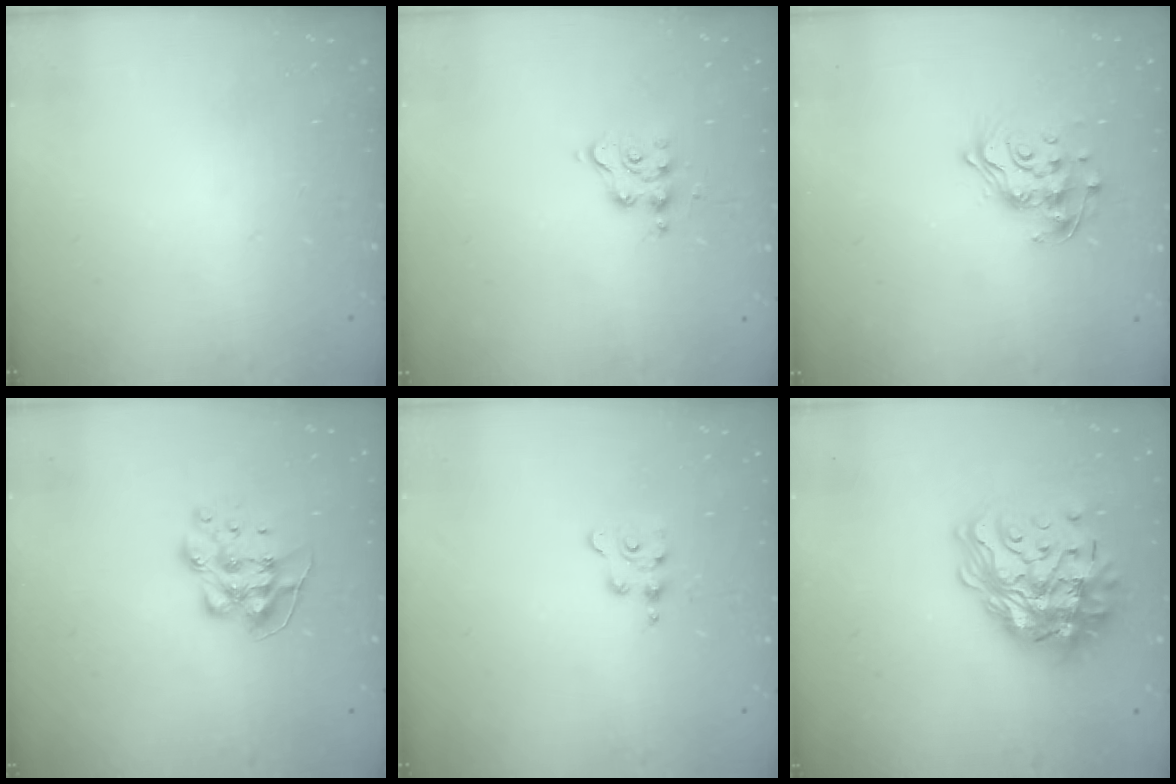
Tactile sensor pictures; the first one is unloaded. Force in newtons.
{"total": 6.0, "press": 6.0, "slide": 0.4}
{"total": 14.1, "press": 14.0, "slide": 1.0}
{"total": 9.1, "press": 9.1, "slide": 0.3}
{"total": 3.0, "press": 3.0, "slide": 0.5}
{"total": 21.6, "press": 21.5, "slide": 2.0}